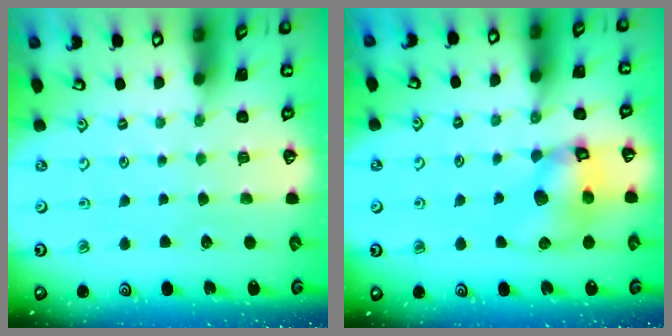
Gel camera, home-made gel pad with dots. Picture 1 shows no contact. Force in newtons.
{"total": 10.7, "press": 10.6, "slide": 1.4}